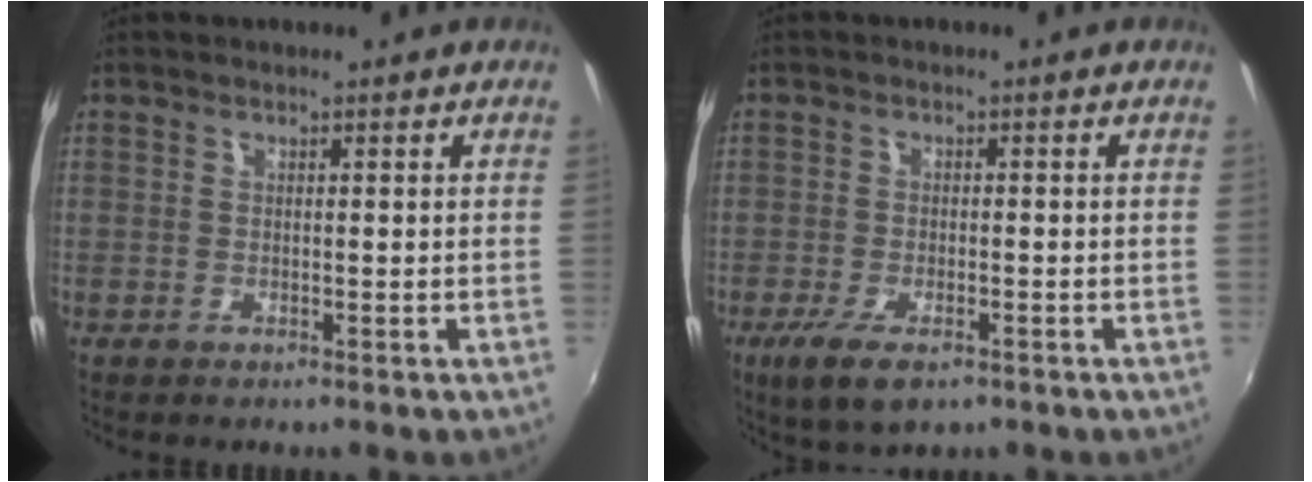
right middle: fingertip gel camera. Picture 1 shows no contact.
{"total": 7.0, "force": [-4.1, 2.4, 5.0], "torque": [-0.115, -0.026, -0.071]}